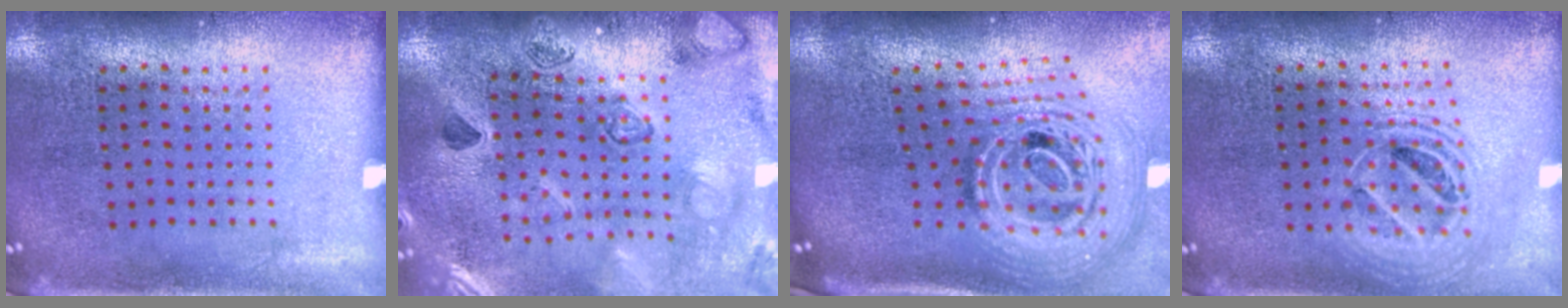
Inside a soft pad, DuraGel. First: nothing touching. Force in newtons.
{"total": 2.3, "press": 2.3, "slide": 0.2}
{"total": 2.9, "press": 2.0, "slide": 2.2}
{"total": 1.7, "press": 1.5, "slide": 0.8}